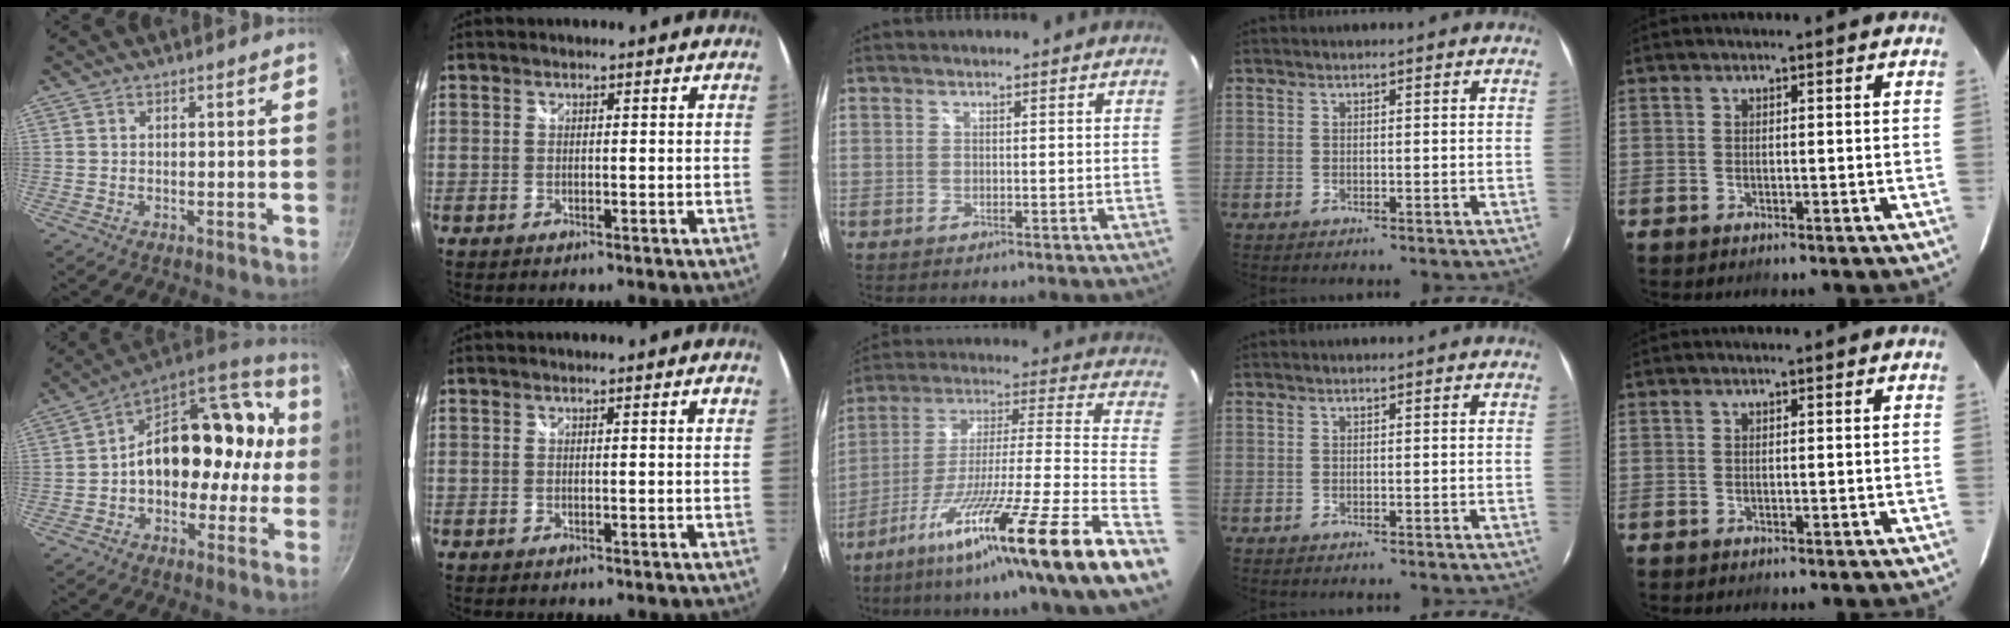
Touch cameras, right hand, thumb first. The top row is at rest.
{"thumb": {"total": 22.4, "force": [0.4, 16.0, 15.6], "torque": [-0.171, 0.072, 0.003]}, "index": {"total": 1.2, "force": [0.4, -0.3, 1.1], "torque": [-0.014, 0.002, 0.005]}, "middle": {"total": 28.7, "force": [-20.3, -2.3, 20.1], "torque": [-0.276, -0.069, -0.325]}}